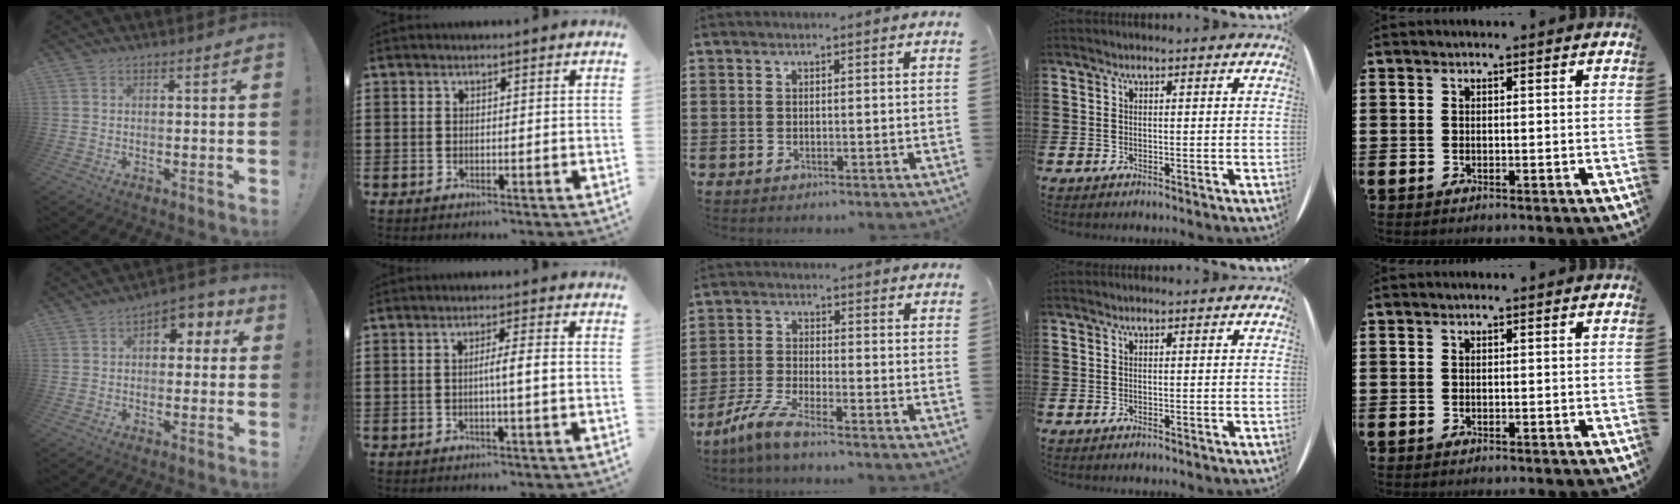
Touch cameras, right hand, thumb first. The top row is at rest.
{"thumb": {"total": 5.9, "force": [1.6, 4.4, 3.6], "torque": [-0.037, -0.006, 0.029]}, "index": {"total": 3.4, "force": [-0.4, 0.0, 3.3], "torque": [-0.058, -0.004, -0.009]}, "middle": {"total": 5.5, "force": [-4.5, 0.3, 3.1], "torque": [-0.086, -0.017, -0.090]}}